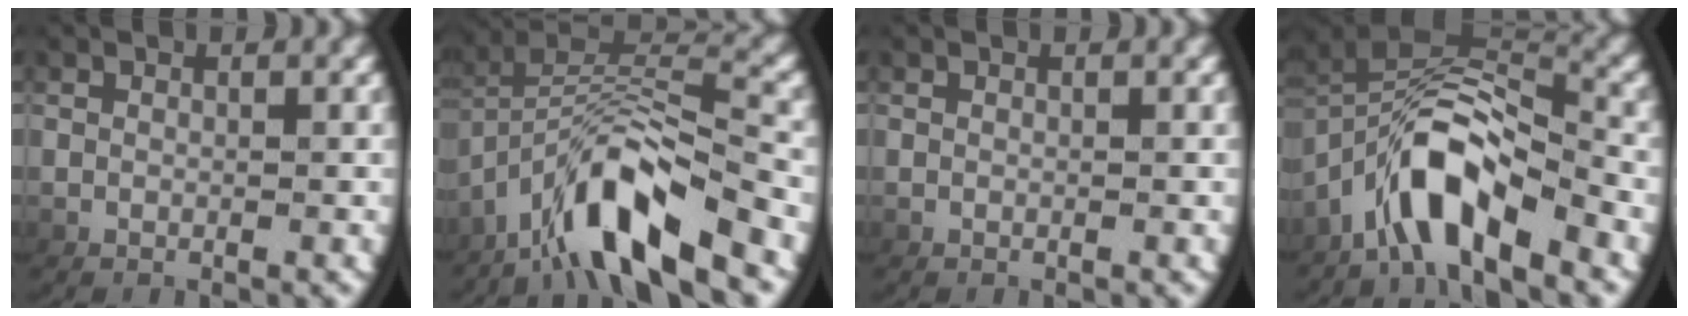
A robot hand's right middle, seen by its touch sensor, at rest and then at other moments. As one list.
[{"total": 6.5, "force": [-3.7, 1.8, 5.0], "torque": [-0.090, -0.003, -0.053]}, {"total": 0.0}, {"total": 6.6, "force": [-2.9, 3.4, 4.9], "torque": [-0.099, -0.006, -0.044]}]